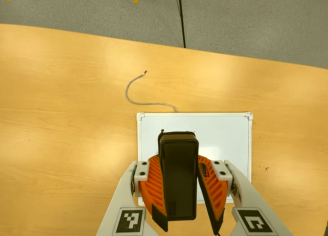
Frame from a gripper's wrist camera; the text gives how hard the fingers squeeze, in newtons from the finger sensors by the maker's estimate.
{"total": 9.4, "left": 9.3, "right": 9.5}